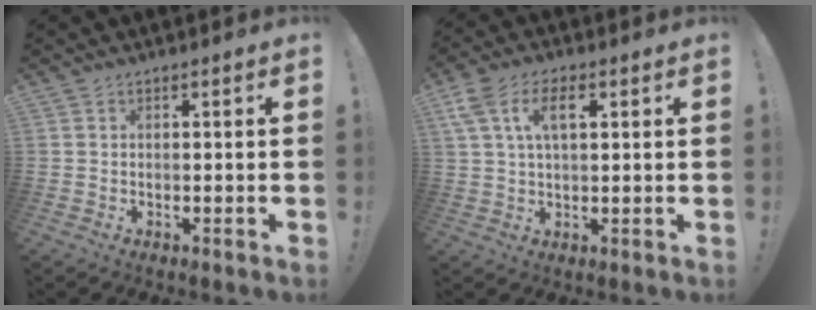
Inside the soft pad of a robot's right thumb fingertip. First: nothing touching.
{"total": 8.9, "force": [2.9, 4.8, 6.9], "torque": [-0.126, 0.009, 0.052]}